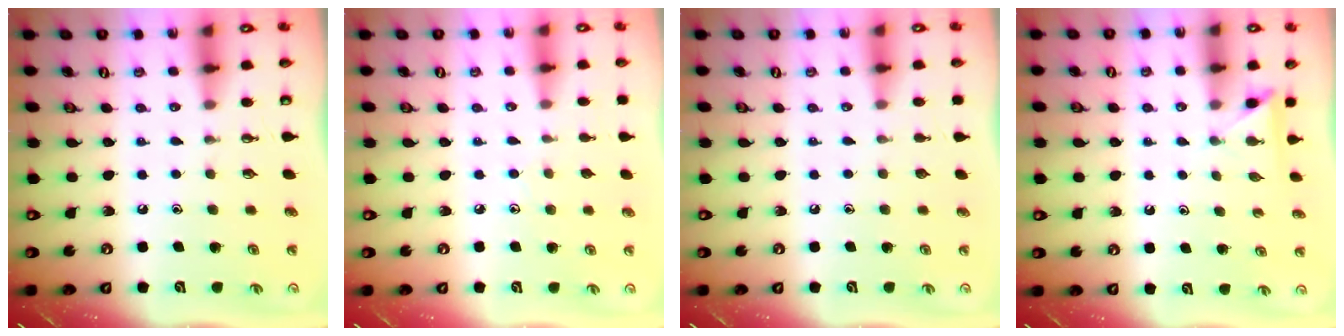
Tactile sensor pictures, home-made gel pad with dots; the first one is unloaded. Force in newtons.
{"total": 4.2, "press": 4.1, "slide": 0.4}
{"total": 0.0}
{"total": 2.7, "press": 2.7, "slide": 0.2}